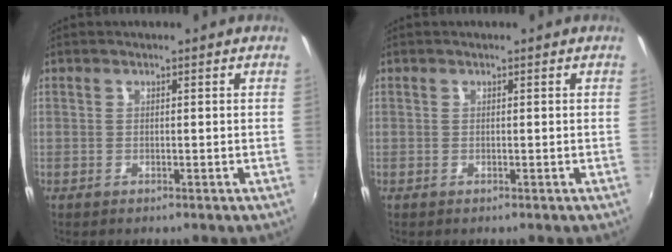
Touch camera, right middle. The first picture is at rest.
{"total": 0.0}